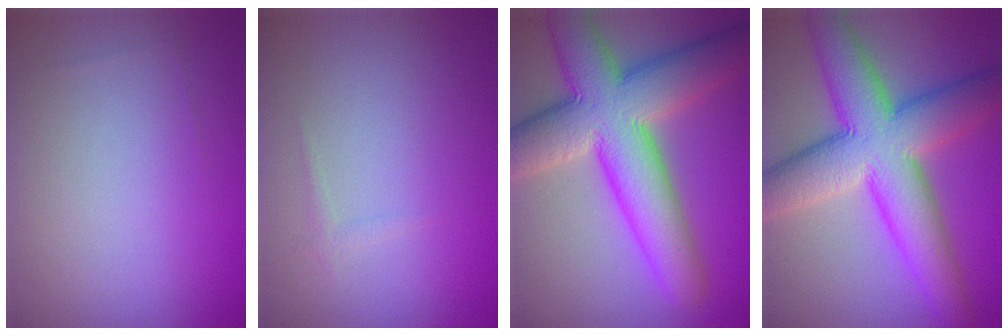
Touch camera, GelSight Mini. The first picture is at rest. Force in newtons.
{"total": 0.7, "press": 0.7, "slide": 0.0}
{"total": 12.2, "press": 12.2, "slide": 0.3}
{"total": 11.6, "press": 11.6, "slide": 0.3}